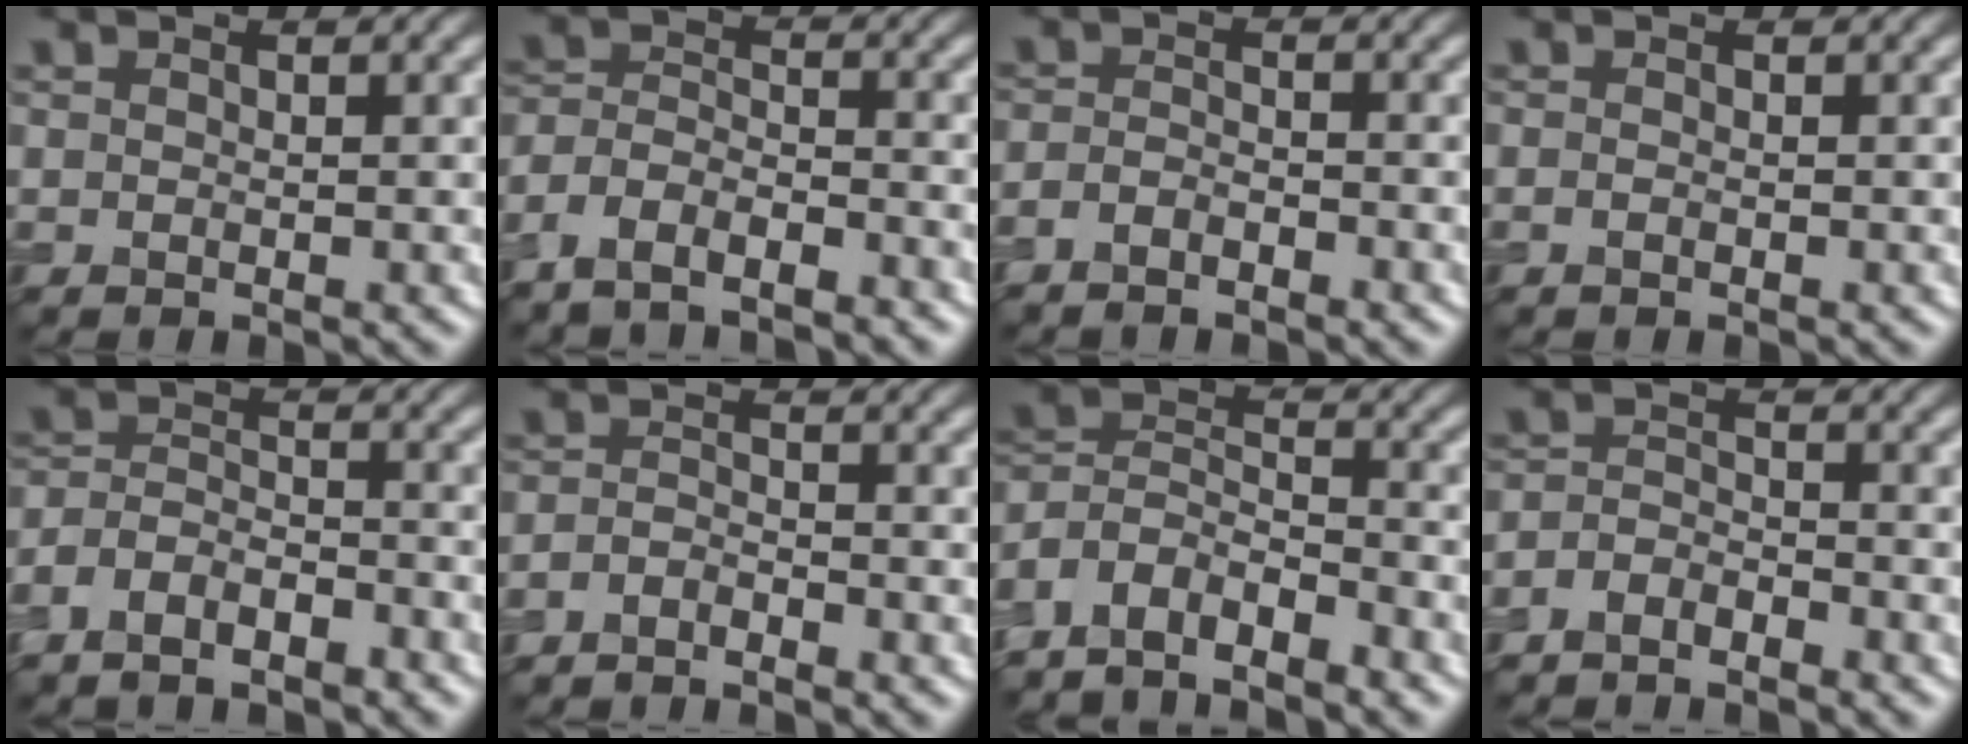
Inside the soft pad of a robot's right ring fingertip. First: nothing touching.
{"total": 4.5, "force": [-3.9, 1.7, 1.6], "torque": [-0.022, -0.003, -0.082]}
{"total": 2.0, "force": [-1.8, 0.5, 0.7], "torque": [-0.015, -0.002, -0.040]}
{"total": 0.0}
{"total": 4.9, "force": [-4.1, 2.0, 1.8], "torque": [-0.030, -0.003, -0.086]}
{"total": 1.8, "force": [-1.7, 0.2, 0.3], "torque": [-0.008, -0.002, -0.041]}
{"total": 6.5, "force": [-5.3, 2.6, 2.8], "torque": [-0.052, -0.004, -0.108]}
{"total": 2.8, "force": [-2.7, 0.7, 0.4], "torque": [-0.007, -0.003, -0.061]}